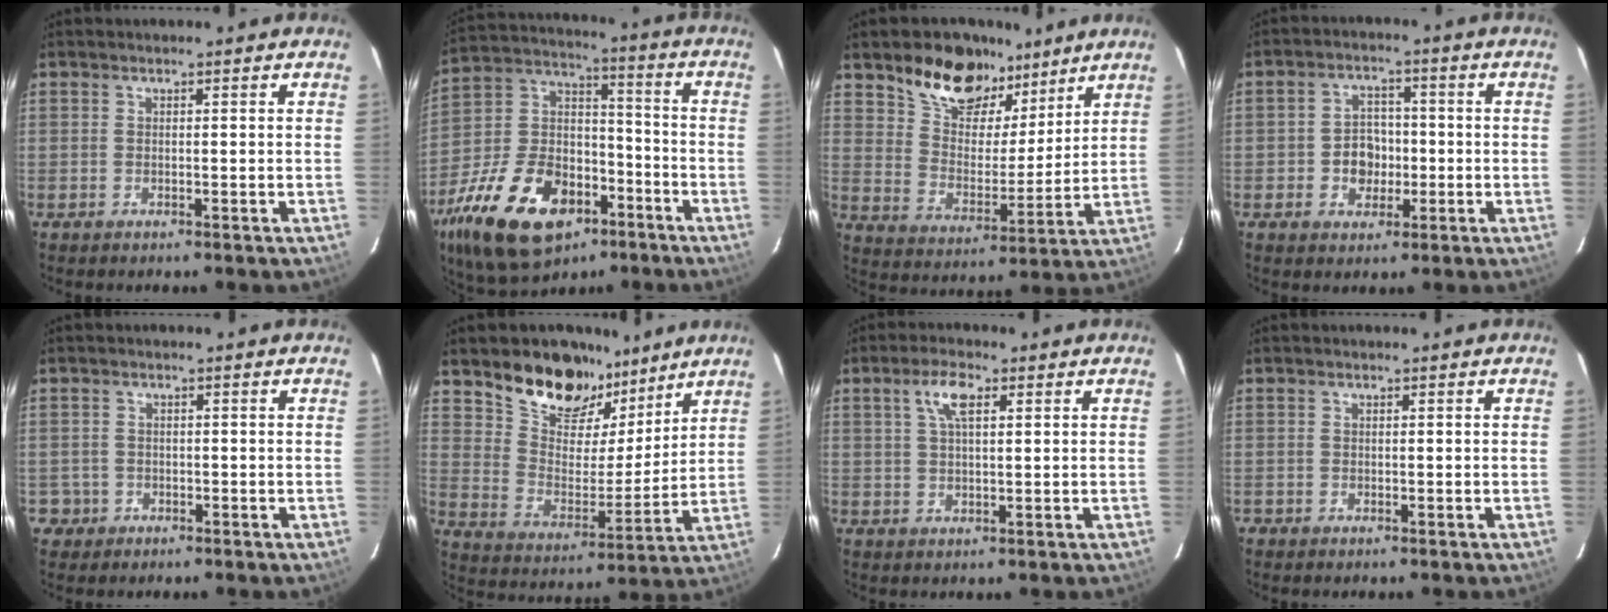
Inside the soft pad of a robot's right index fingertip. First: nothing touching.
{"total": 25.1, "force": [-13.7, 14.5, 15.2], "torque": [-0.322, 0.009, -0.222]}
{"total": 15.1, "force": [10.5, 8.4, 6.9], "torque": [-0.132, 0.022, 0.190]}
{"total": 5.9, "force": [-1.4, 5.1, 2.6], "torque": [-0.053, 0.015, -0.016]}
{"total": 2.9, "force": [-0.9, 2.8, 0.0], "torque": [0.002, 0.017, -0.010]}
{"total": 16.0, "force": [11.6, 8.6, 6.8], "torque": [-0.138, 0.011, 0.210]}
{"total": 4.8, "force": [2.0, 1.7, 4.0], "torque": [-0.076, 0.010, 0.036]}
{"total": 0.8, "force": [-0.3, 0.7, -0.1], "torque": [0.001, 0.002, -0.005]}